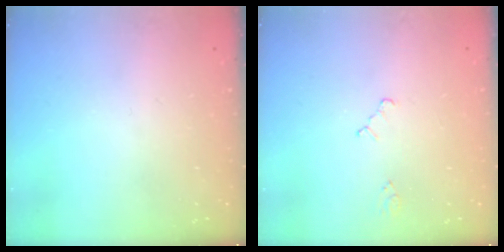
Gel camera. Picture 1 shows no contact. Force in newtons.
{"total": 1.5, "press": 1.5, "slide": 0.3}